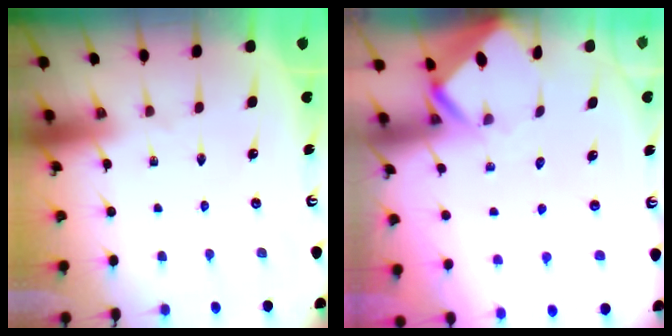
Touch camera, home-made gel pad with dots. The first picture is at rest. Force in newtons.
{"total": 2.7, "press": 2.7, "slide": 0.2}